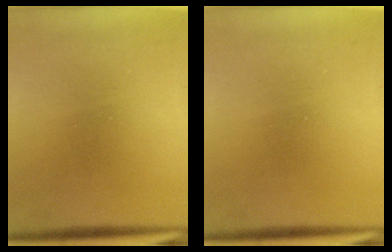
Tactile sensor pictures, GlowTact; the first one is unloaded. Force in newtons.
{"total": 0.0}